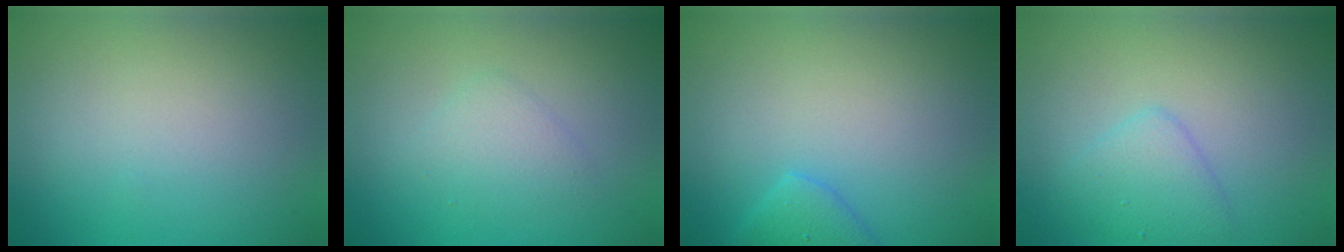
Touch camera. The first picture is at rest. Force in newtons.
{"total": 1.9, "press": 1.9, "slide": 0.2}
{"total": 2.1, "press": 2.1, "slide": 0.1}
{"total": 2.6, "press": 2.6, "slide": 0.0}